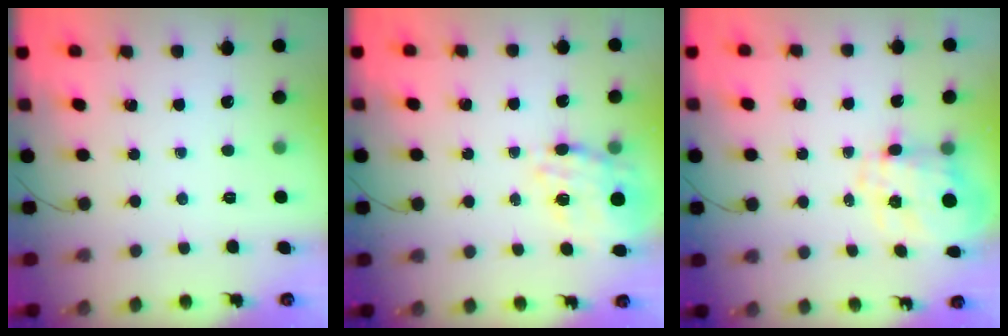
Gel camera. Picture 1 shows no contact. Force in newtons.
{"total": 16.0, "press": 15.6, "slide": 3.3}
{"total": 6.7, "press": 6.6, "slide": 1.5}